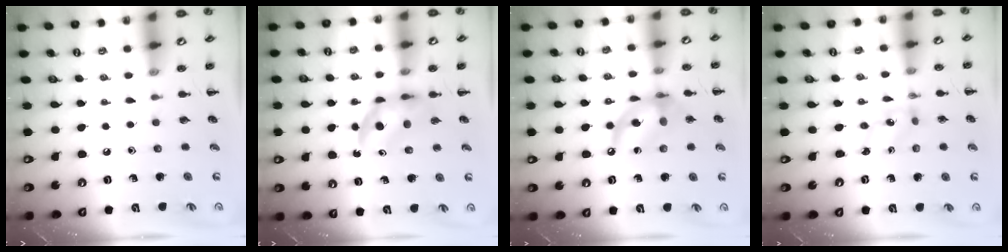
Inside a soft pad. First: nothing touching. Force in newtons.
{"total": 5.5, "press": 5.4, "slide": 1.4}
{"total": 12.9, "press": 12.5, "slide": 3.3}
{"total": 2.8, "press": 2.7, "slide": 0.7}